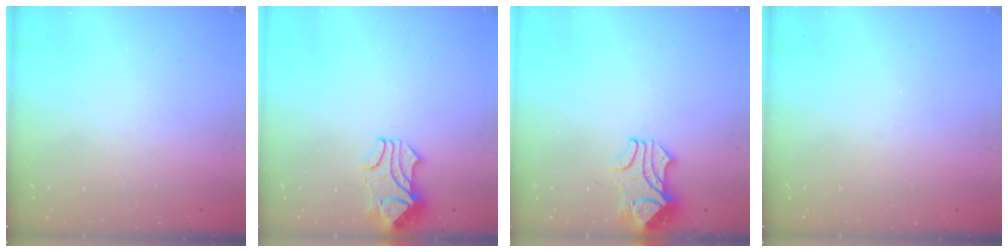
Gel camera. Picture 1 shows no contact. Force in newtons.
{"total": 2.3, "press": 2.2, "slide": 0.9}
{"total": 2.6, "press": 2.4, "slide": 1.0}
{"total": 0.0}